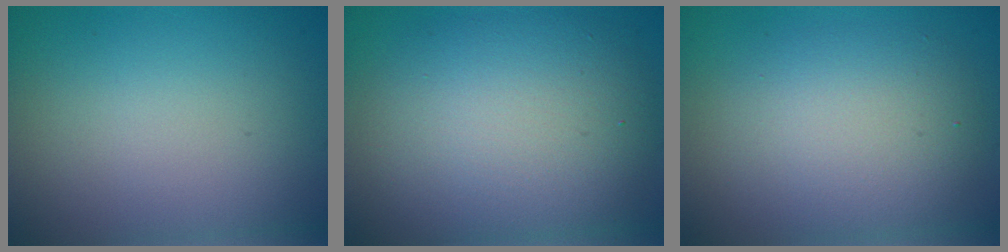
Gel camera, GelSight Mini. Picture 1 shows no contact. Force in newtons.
{"total": 8.8, "press": 8.8, "slide": 0.7}
{"total": 5.6, "press": 5.6, "slide": 0.5}